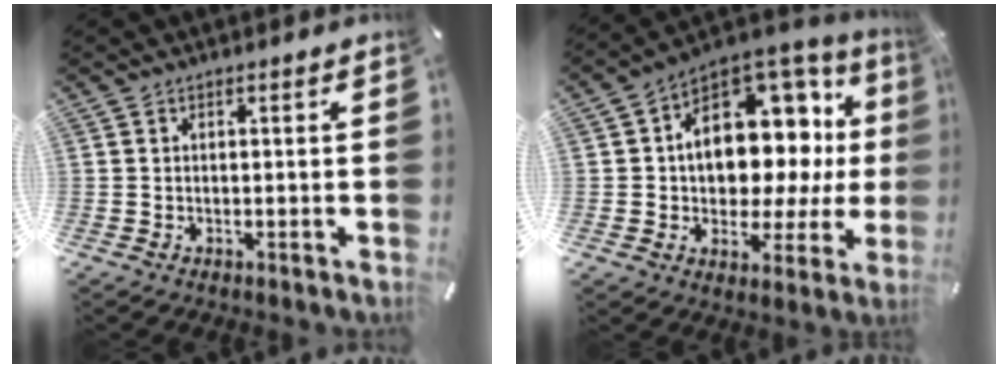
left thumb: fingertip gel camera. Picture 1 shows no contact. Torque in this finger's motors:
{"motor_torque": [1.72, 1.72, 0.55, -0.08, 0.23]}